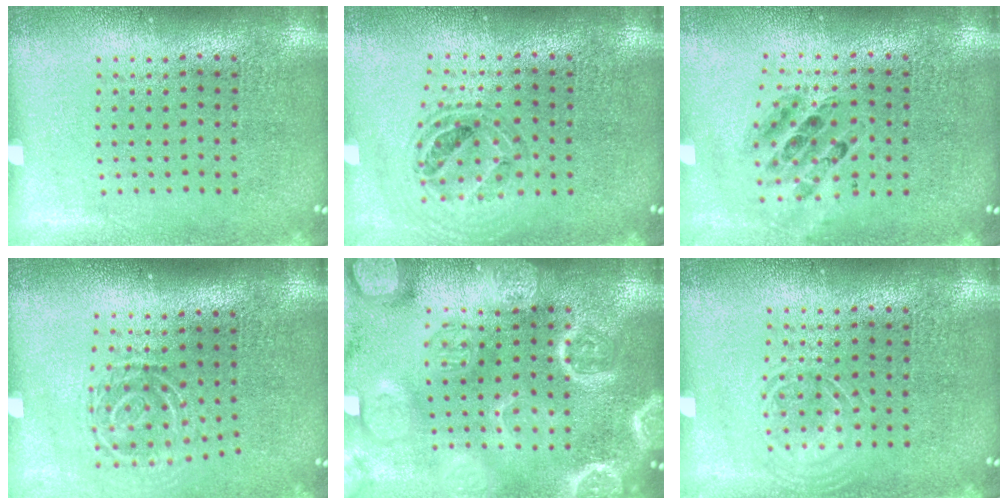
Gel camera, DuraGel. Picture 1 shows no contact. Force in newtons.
{"total": 0.8, "press": 0.8, "slide": 0.0}
{"total": 0.6, "press": 0.6, "slide": 0.1}
{"total": 1.8, "press": 1.2, "slide": 1.3}
{"total": 6.3, "press": 6.2, "slide": 0.8}
{"total": 1.7, "press": 1.7, "slide": 0.3}